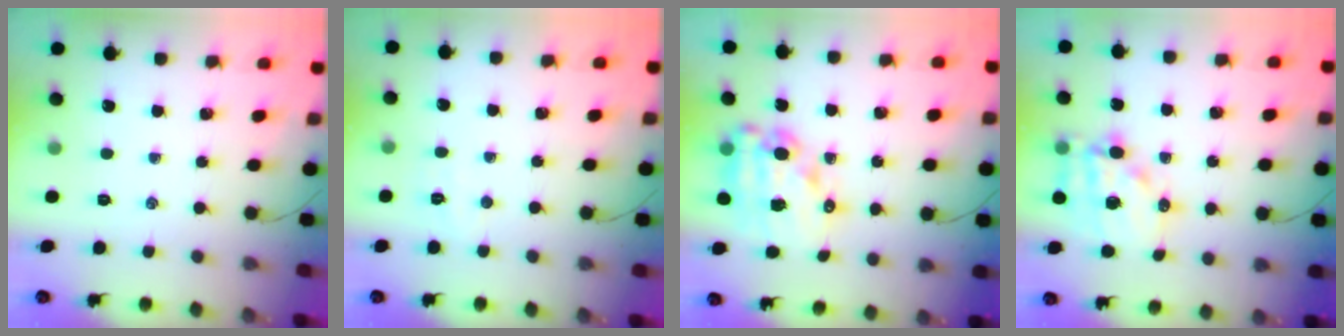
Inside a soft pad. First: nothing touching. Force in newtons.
{"total": 4.1, "press": 4.0, "slide": 0.9}
{"total": 15.8, "press": 15.5, "slide": 3.1}
{"total": 14.4, "press": 14.0, "slide": 3.5}